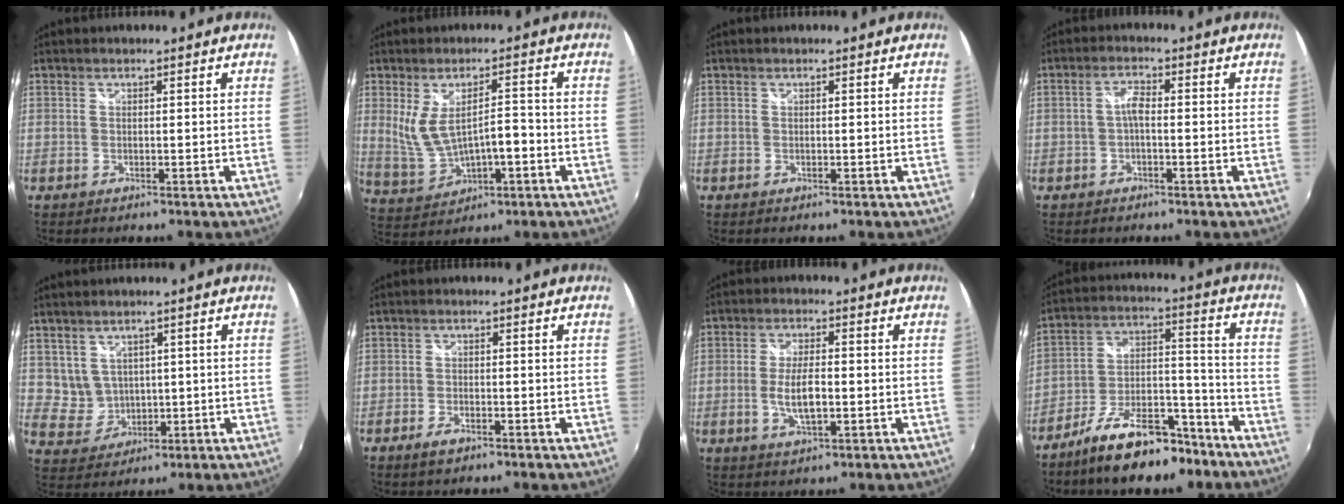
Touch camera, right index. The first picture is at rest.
{"total": 9.1, "force": [-1.2, 3.7, 8.2], "torque": [-0.156, -0.014, 0.005]}
{"total": 0.0}
{"total": 2.4, "force": [-0.7, 0.7, 2.2], "torque": [-0.047, 0.008, -0.014]}
{"total": 5.3, "force": [1.8, 4.7, 1.5], "torque": [-0.030, 0.002, 0.049]}
{"total": 2.6, "force": [-1.9, 1.1, 1.4], "torque": [-0.034, -0.004, -0.036]}
{"total": 6.4, "force": [-1.3, 2.2, 5.9], "torque": [-0.117, -0.005, -0.021]}
{"total": 16.4, "force": [-11.8, 6.4, 9.4], "torque": [-0.167, 0.019, -0.185]}